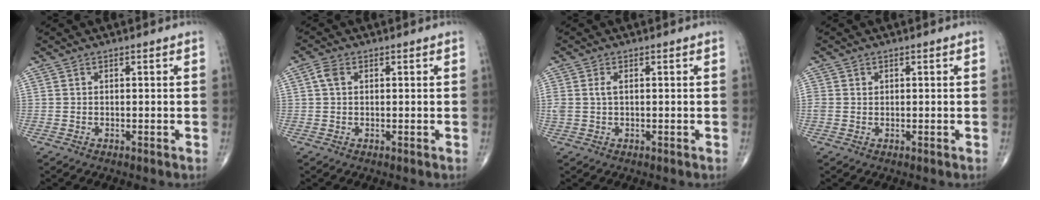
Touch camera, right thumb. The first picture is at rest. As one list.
[{"total": 2.2, "force": [0.5, 1.5, 1.5], "torque": [-0.033, 0.008, 0.008]}, {"total": 2.4, "force": [0.4, 1.3, 1.9], "torque": [-0.056, 0.009, 0.010]}, {"total": 1.8, "force": [0.3, 1.6, 0.8], "torque": [-0.019, 0.005, 0.010]}]